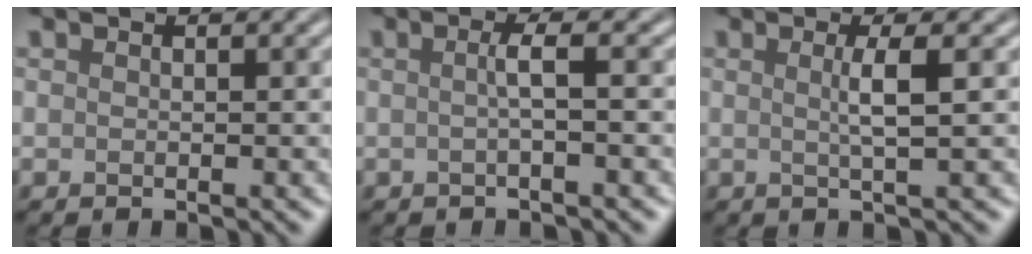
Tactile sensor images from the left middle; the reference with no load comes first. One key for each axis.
{"total": 1.9, "fx": 0.0, "fy": 0.3, "fz": 1.9, "tx": -0.034, "ty": 0.002, "tz": -0.005}
{"total": 2.5, "fx": 0.3, "fy": 0.5, "fz": 2.4, "tx": -0.041, "ty": 0.003, "tz": -0.001}